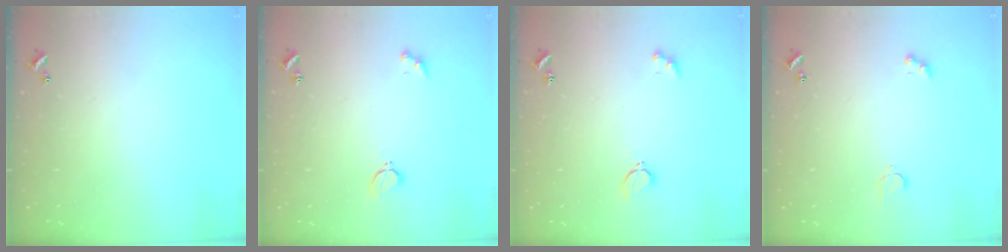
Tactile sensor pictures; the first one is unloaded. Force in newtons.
{"total": 2.0, "press": 1.9, "slide": 0.5}
{"total": 2.0, "press": 1.9, "slide": 0.5}
{"total": 2.8, "press": 2.8, "slide": 0.6}